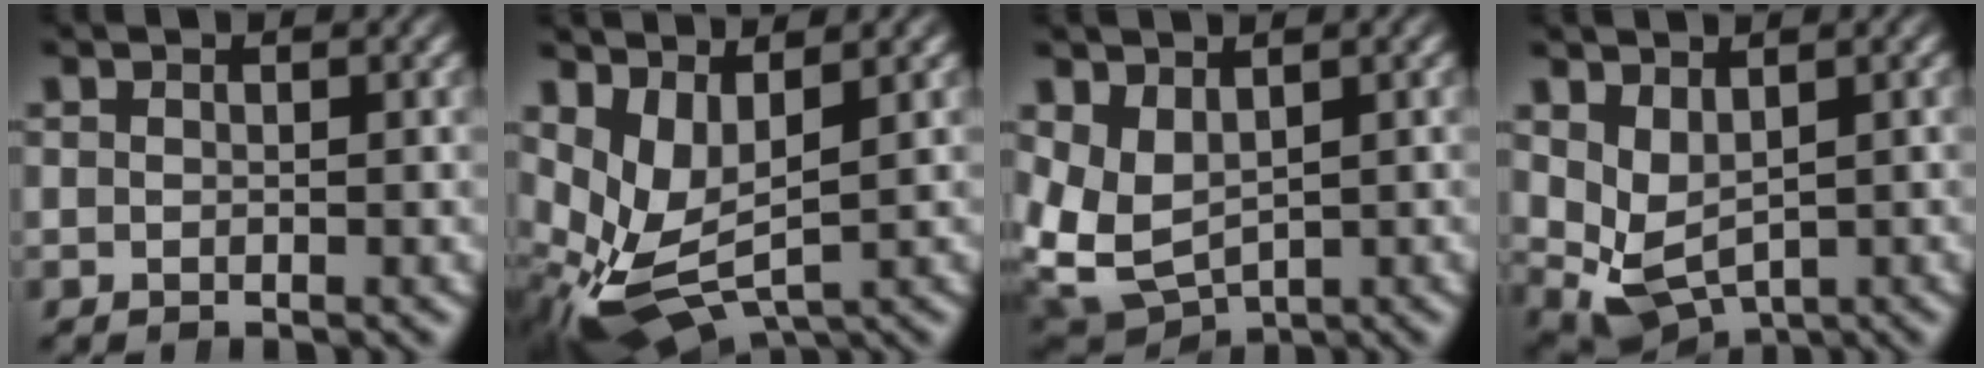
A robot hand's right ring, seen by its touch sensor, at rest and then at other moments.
{"total": 7.7, "force": [-1.0, 5.6, 5.3], "torque": [-0.140, -0.047, 0.000]}
{"total": 8.9, "force": [-0.7, 7.8, 4.3], "torque": [-0.145, -0.055, 0.009]}
{"total": 5.8, "force": [-0.4, 4.6, 3.5], "torque": [-0.097, -0.044, 0.017]}